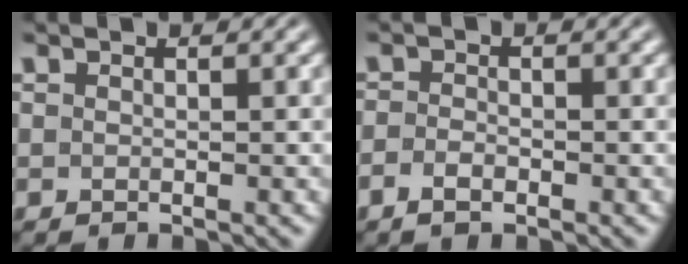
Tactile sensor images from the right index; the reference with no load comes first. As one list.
[{"total": 1.5, "force": [-1.3, 0.3, 0.7], "torque": [-0.014, -0.009, -0.020]}]